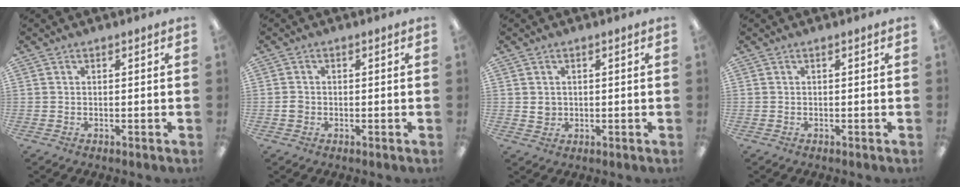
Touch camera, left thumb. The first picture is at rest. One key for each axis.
{"total": 1.5, "fx": -0.3, "fy": 1.4, "fz": 0.4, "tx": -0.008, "ty": 0.005, "tz": -0.008}
{"total": 2.4, "fx": 0.7, "fy": 2.2, "fz": 0.8, "tx": -0.008, "ty": 0.000, "tz": 0.010}
{"total": 0.0}